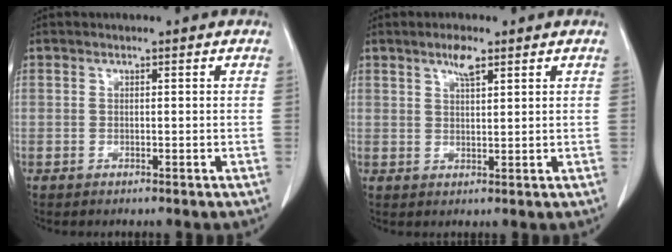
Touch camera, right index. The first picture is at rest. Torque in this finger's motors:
{"motor_torque": [0.06, 0.01, 0.06, 0.02]}